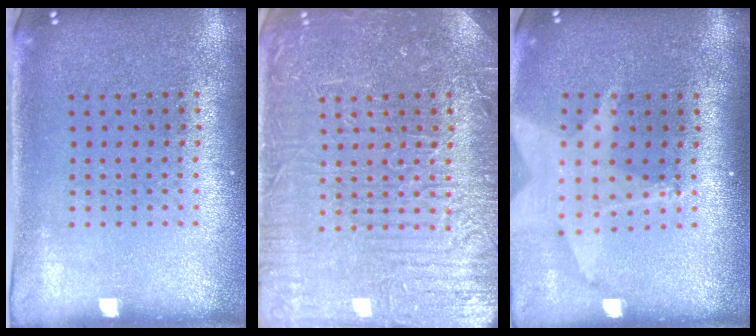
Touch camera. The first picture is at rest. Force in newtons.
{"total": 4.8, "press": 4.8, "slide": 0.6}
{"total": 1.8, "press": 1.5, "slide": 1.1}